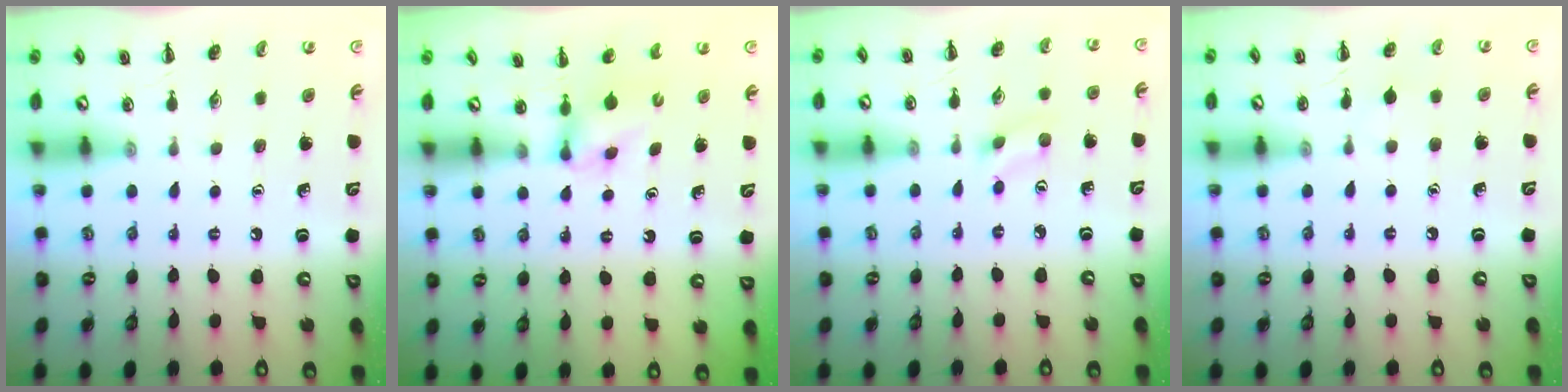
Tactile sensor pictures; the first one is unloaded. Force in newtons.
{"total": 2.8, "press": 2.5, "slide": 1.3}
{"total": 2.7, "press": 2.5, "slide": 1.0}
{"total": 4.0, "press": 3.8, "slide": 1.4}